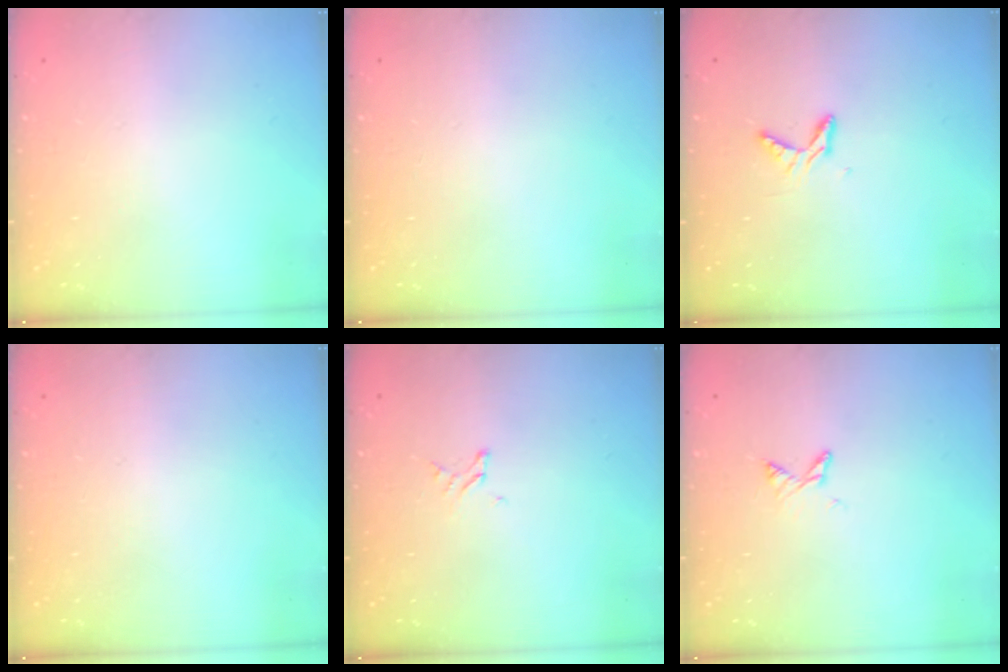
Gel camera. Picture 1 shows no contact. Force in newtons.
{"total": 0.0}
{"total": 6.4, "press": 6.4, "slide": 0.6}
{"total": 0.0}
{"total": 1.6, "press": 1.6, "slide": 0.2}
{"total": 3.9, "press": 3.8, "slide": 0.5}